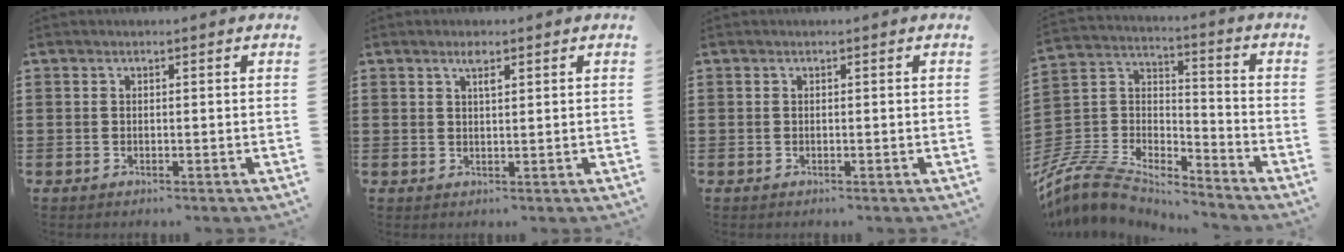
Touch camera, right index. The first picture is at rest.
{"total": 2.1, "force": [1.3, 0.4, 1.6], "torque": [-0.026, -0.001, 0.019]}
{"total": 0.0}
{"total": 9.2, "force": [-8.4, 2.5, 2.8], "torque": [-0.078, 0.002, -0.172]}